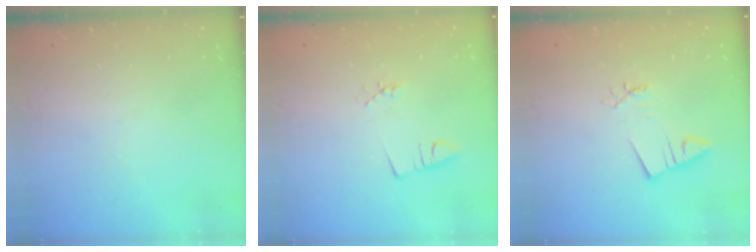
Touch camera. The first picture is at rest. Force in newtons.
{"total": 2.0, "press": 1.4, "slide": 1.4}
{"total": 3.1, "press": 3.0, "slide": 0.4}